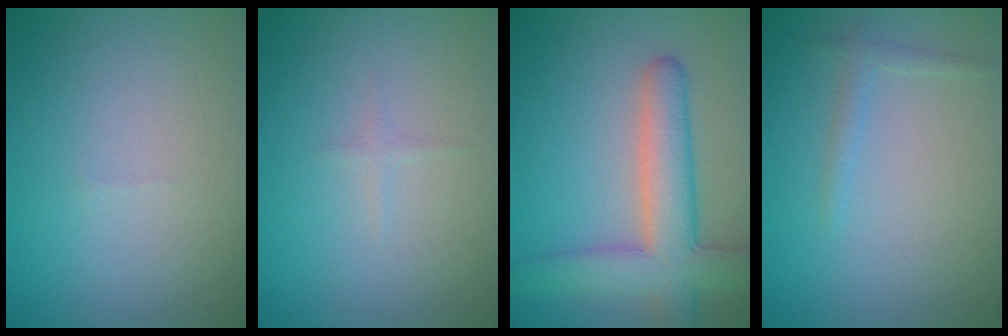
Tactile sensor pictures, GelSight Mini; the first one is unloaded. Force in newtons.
{"total": 0.6, "press": 0.6, "slide": 0.0}
{"total": 6.8, "press": 6.8, "slide": 0.4}
{"total": 1.1, "press": 1.1, "slide": 0.0}